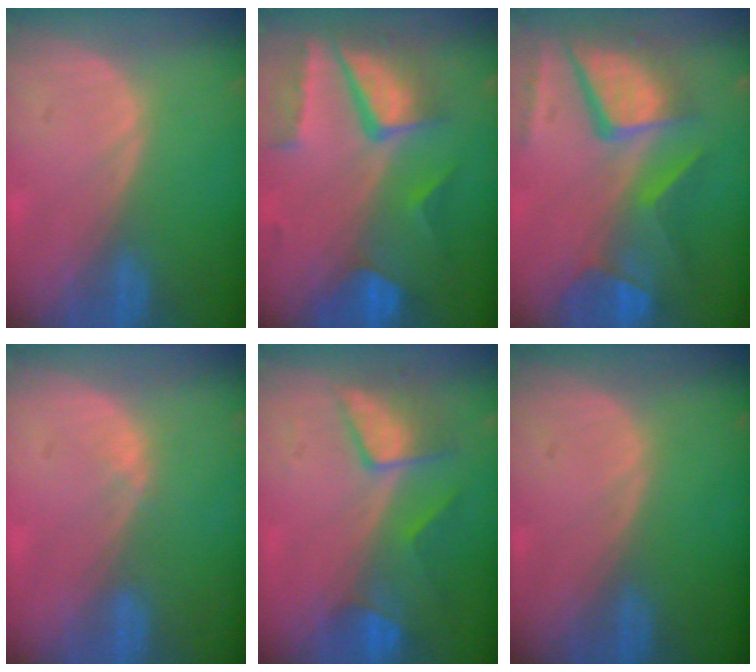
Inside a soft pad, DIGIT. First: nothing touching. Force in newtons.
{"total": 10.5, "press": 8.9, "slide": 5.6}
{"total": 12.1, "press": 9.9, "slide": 7.0}
{"total": 1.0, "press": 0.8, "slide": 0.6}
{"total": 7.5, "press": 6.9, "slide": 3.0}
{"total": 0.0}